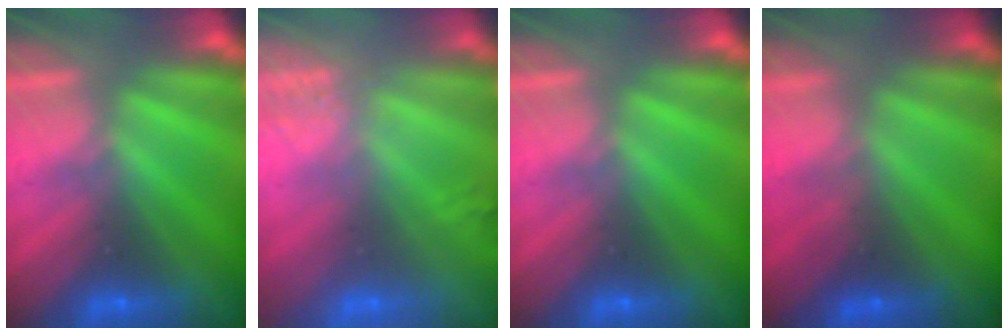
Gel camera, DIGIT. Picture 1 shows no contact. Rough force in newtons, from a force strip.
{"total": 2.4}
{"total": 0.0}
{"total": 2.2}